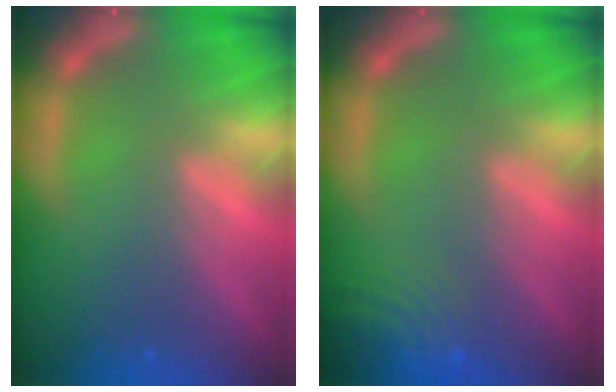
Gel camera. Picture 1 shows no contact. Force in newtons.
{"total": 7.0}